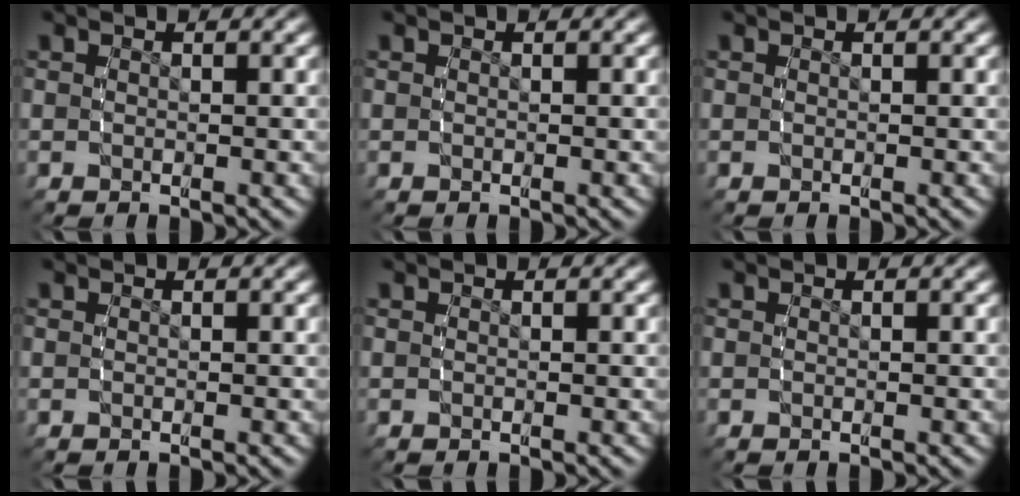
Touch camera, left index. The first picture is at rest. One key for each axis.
{"total": 0.0}
{"total": 0.0}
{"total": 0.0}
{"total": 0.0}
{"total": 0.0}